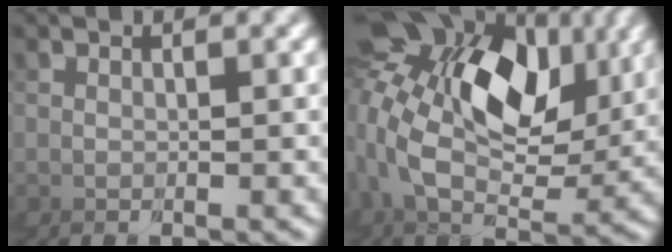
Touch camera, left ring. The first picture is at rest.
{"total": 10.8, "force": [3.3, 7.1, 7.4], "torque": [-0.117, 0.019, 0.032]}